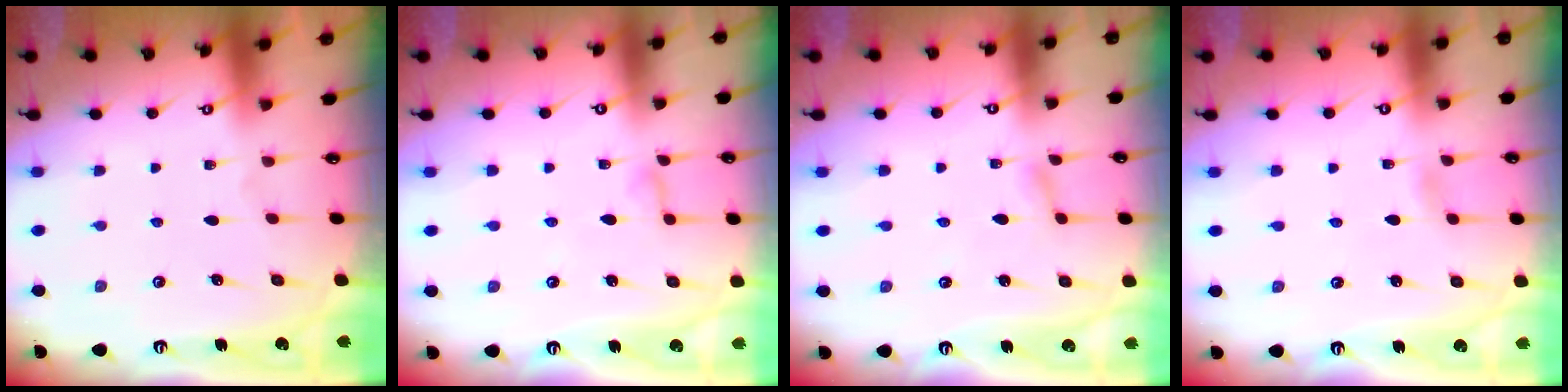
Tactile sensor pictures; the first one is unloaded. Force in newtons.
{"total": 3.6, "press": 3.6, "slide": 0.4}
{"total": 2.0, "press": 1.9, "slide": 0.3}
{"total": 1.6, "press": 1.6, "slide": 0.2}